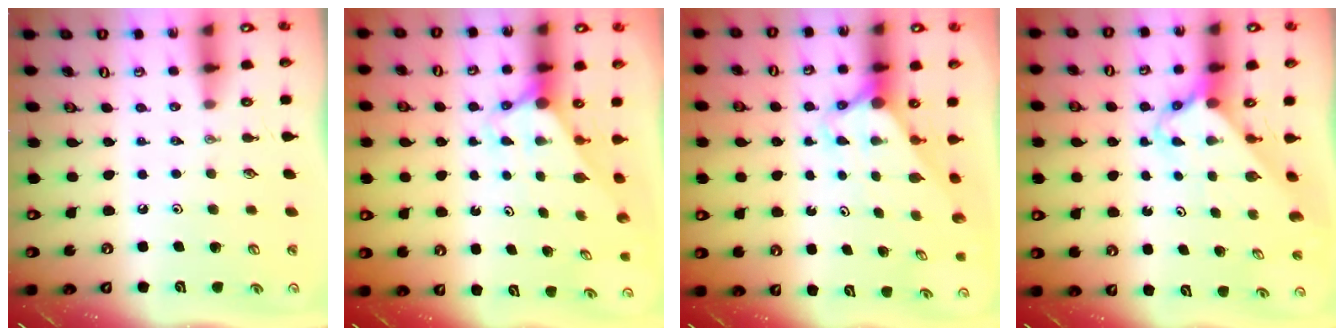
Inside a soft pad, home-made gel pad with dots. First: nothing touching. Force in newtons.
{"total": 2.8, "press": 2.8, "slide": 0.0}
{"total": 2.8, "press": 2.8, "slide": 0.2}
{"total": 2.8, "press": 2.8, "slide": 0.2}